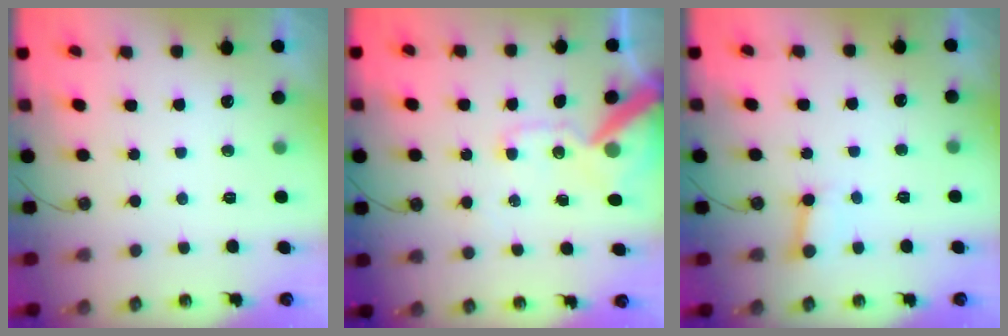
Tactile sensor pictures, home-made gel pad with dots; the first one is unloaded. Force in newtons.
{"total": 14.2, "press": 14.0, "slide": 1.8}
{"total": 2.7, "press": 2.7, "slide": 0.2}